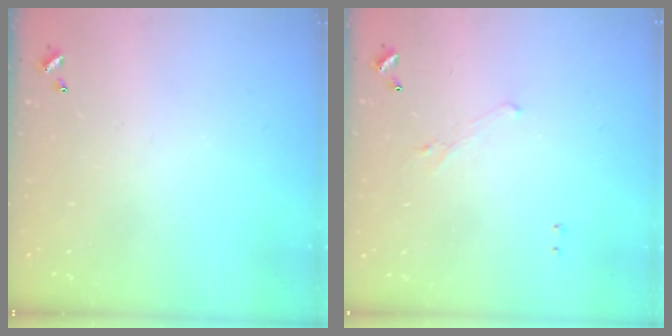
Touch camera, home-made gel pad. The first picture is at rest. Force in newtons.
{"total": 1.2, "press": 0.9, "slide": 0.8}